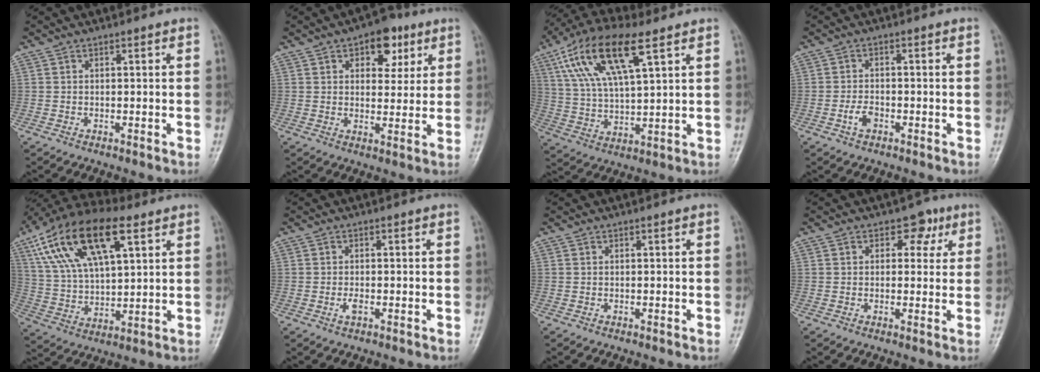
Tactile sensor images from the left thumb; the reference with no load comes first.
{"total": 8.7, "force": [4.2, 5.3, 5.5], "torque": [-0.036, -0.011, 0.052]}
{"total": 16.5, "force": [7.7, 5.9, 13.3], "torque": [-0.254, -0.003, 0.144]}
{"total": 2.9, "force": [-1.4, 1.8, 1.9], "torque": [-0.036, 0.012, -0.026]}
{"total": 20.7, "force": [9.6, 9.2, 15.9], "torque": [-0.287, -0.002, 0.175]}
{"total": 1.6, "force": [-0.6, 0.7, 1.3], "torque": [-0.025, -0.001, -0.012]}
{"total": 0.0}
{"total": 4.5, "force": [2.0, 3.2, 2.4], "torque": [-0.001, -0.003, 0.020]}